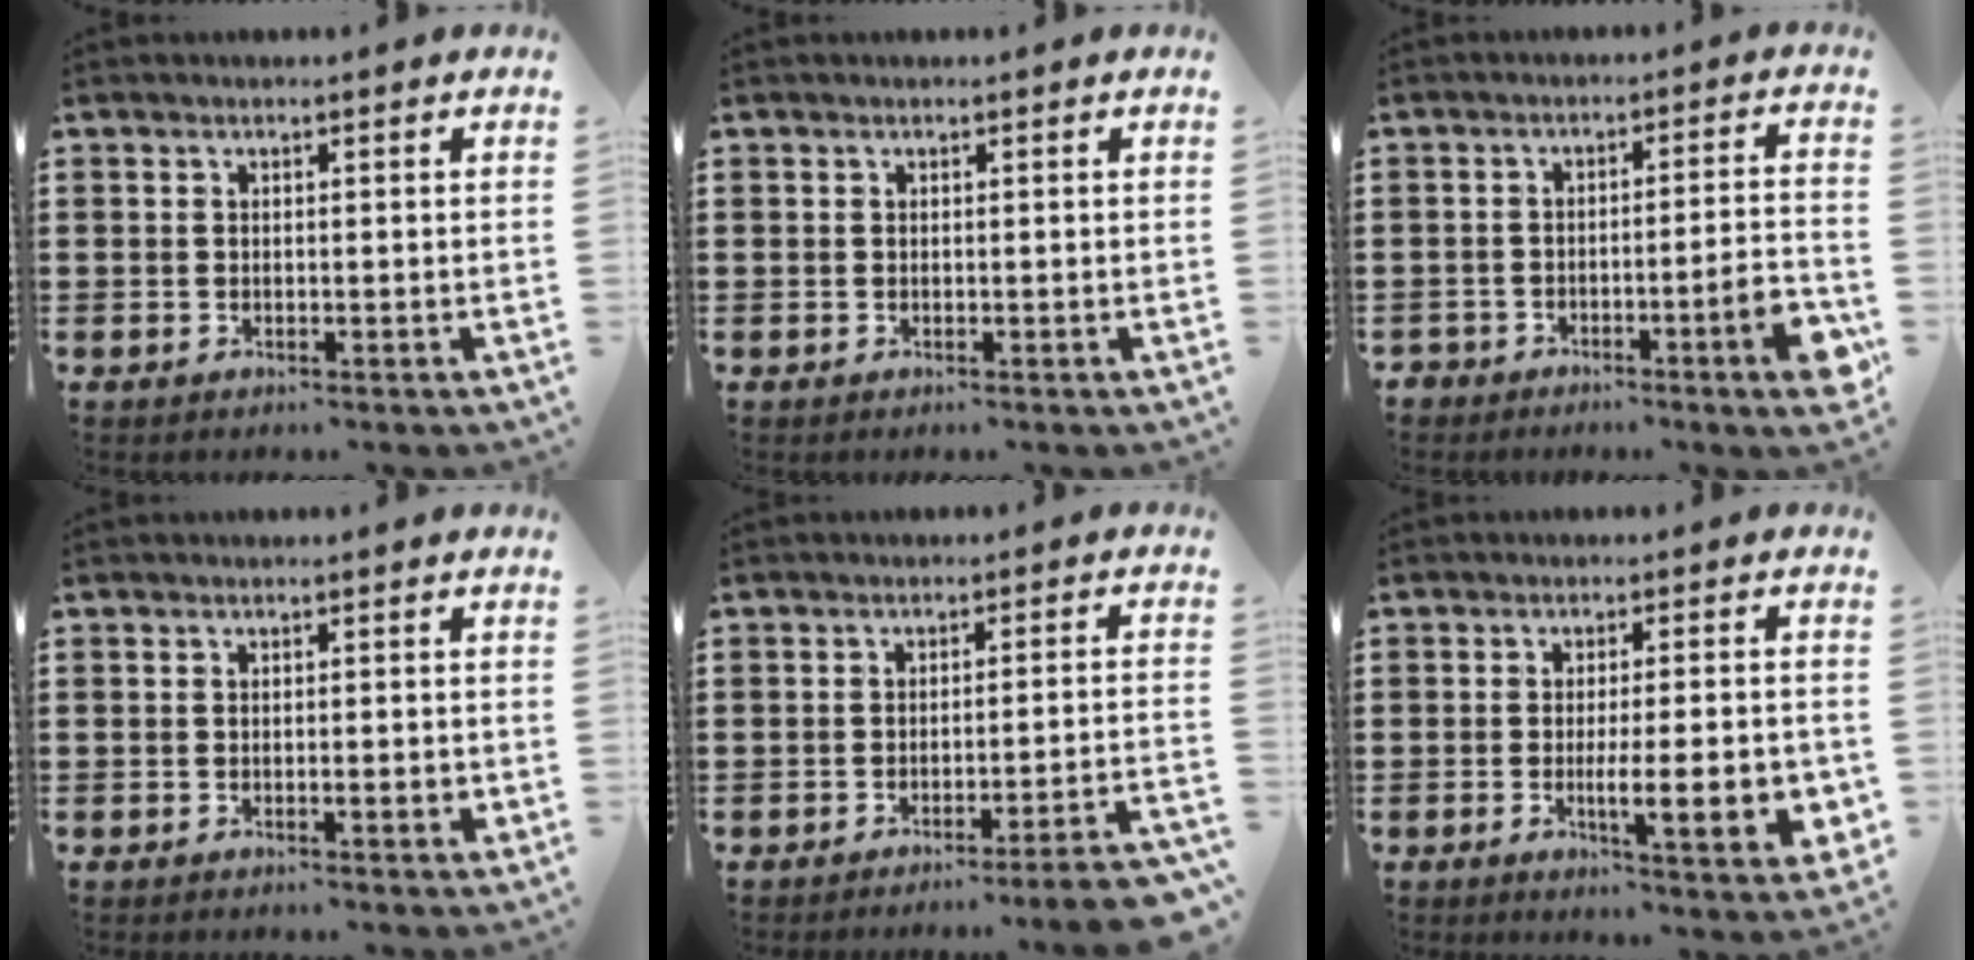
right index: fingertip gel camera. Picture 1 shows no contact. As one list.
[{"total": 0.0}, {"total": 6.2, "force": [-4.1, 0.9, 4.6], "torque": [-0.072, -0.002, -0.072]}, {"total": 1.6, "force": [-0.4, 0.2, 1.6], "torque": [-0.025, -0.003, -0.006]}, {"total": 4.0, "force": [-3.4, -0.7, 2.1], "torque": [-0.036, -0.017, -0.066]}, {"total": 8.7, "force": [-1.7, 1.8, 8.3], "torque": [-0.125, -0.012, -0.027]}]